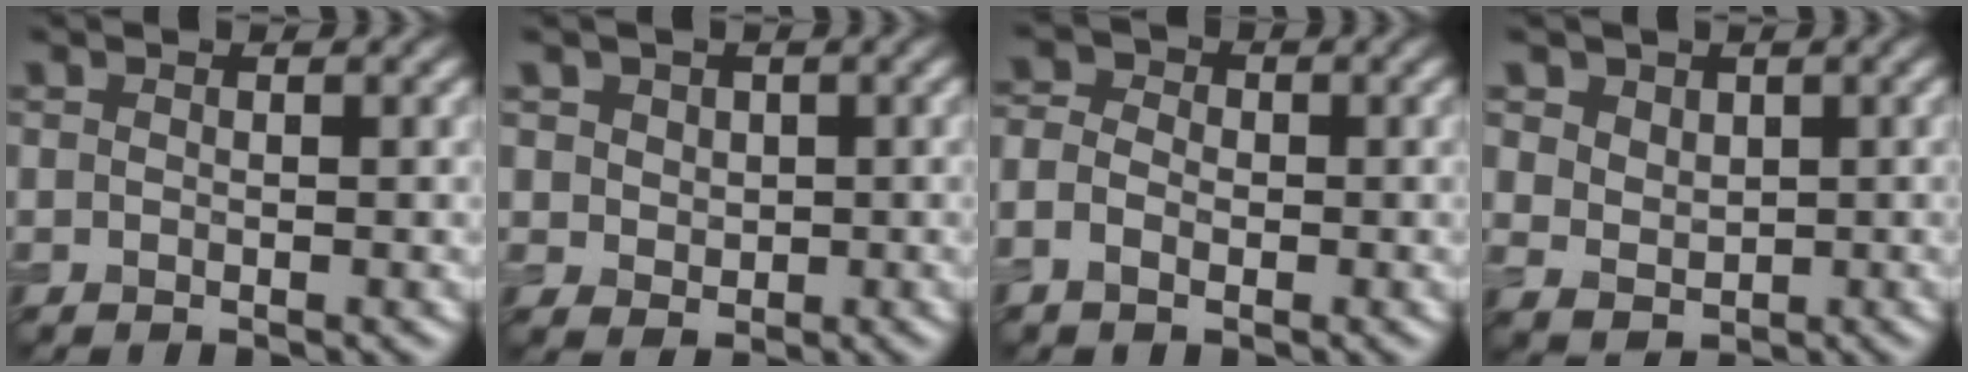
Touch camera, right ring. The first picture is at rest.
{"total": 3.0, "force": [1.1, 2.5, 1.2], "torque": [-0.029, 0.006, 0.022]}
{"total": 3.4, "force": [-1.1, 2.6, 1.8], "torque": [-0.024, 0.004, -0.028]}
{"total": 4.0, "force": [2.0, 3.0, 1.7], "torque": [-0.051, 0.000, 0.041]}